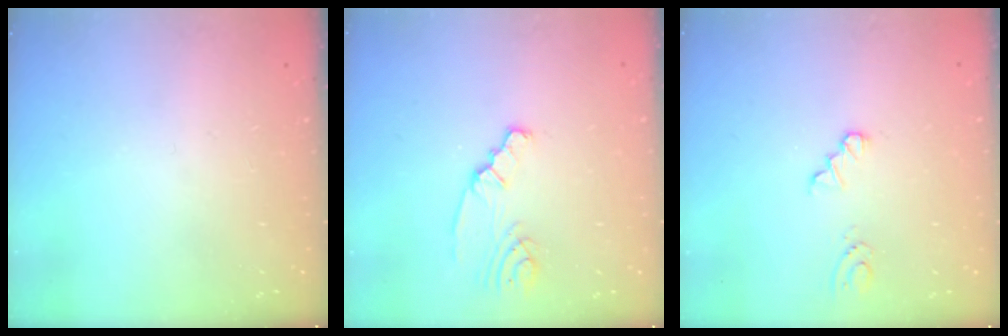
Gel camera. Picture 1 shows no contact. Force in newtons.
{"total": 2.5, "press": 2.5, "slide": 0.3}
{"total": 1.3, "press": 1.3, "slide": 0.2}